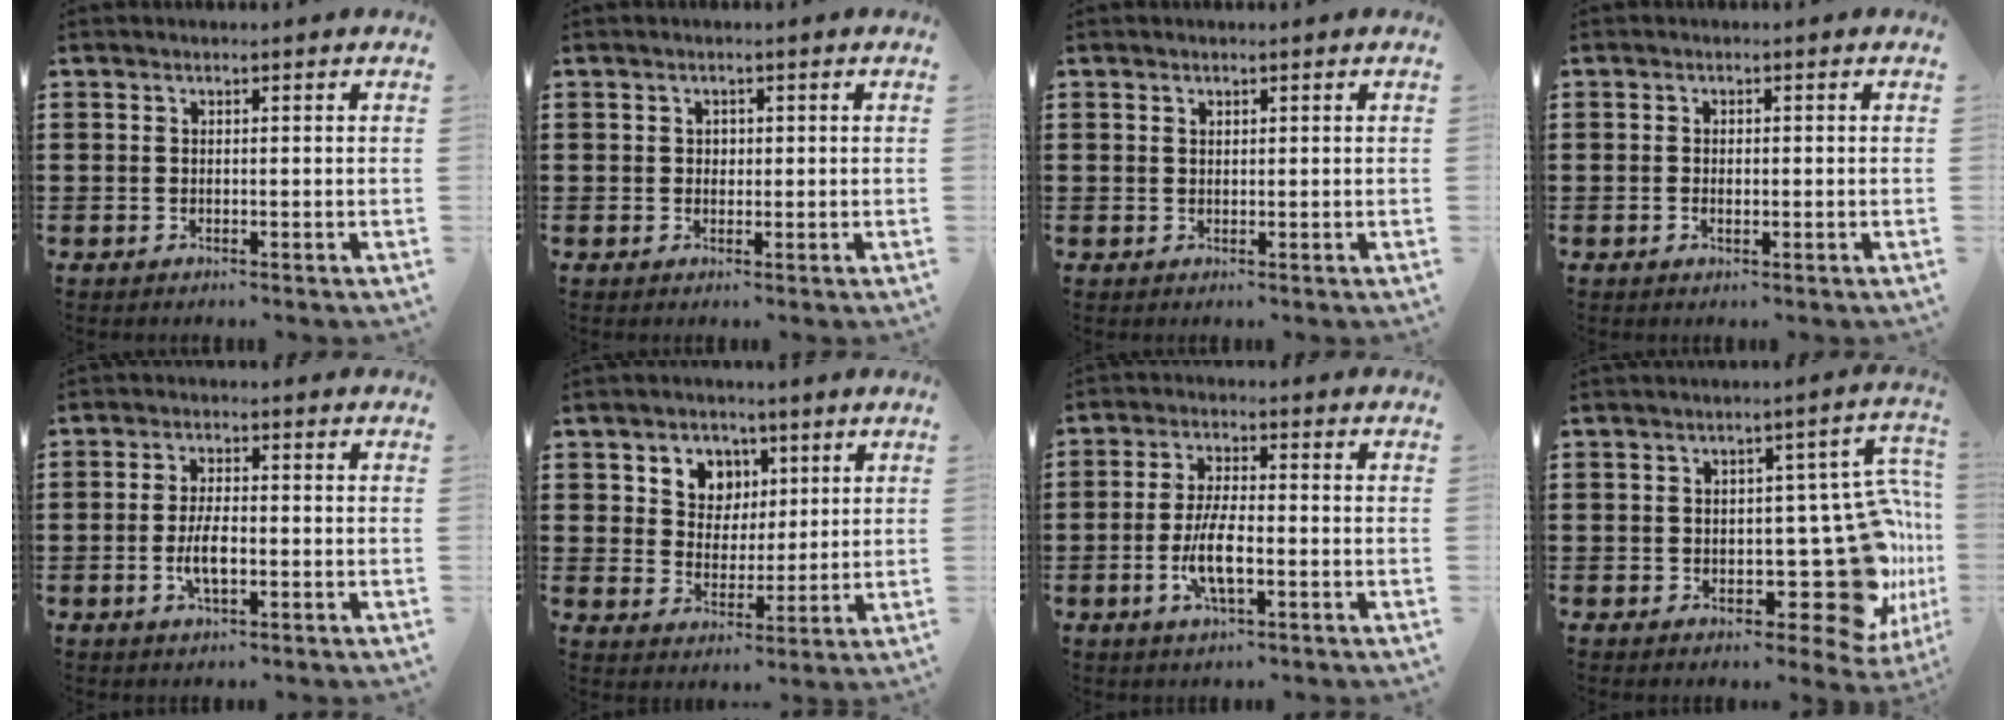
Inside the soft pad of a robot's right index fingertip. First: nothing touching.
{"total": 0.9, "force": [0.2, 0.8, 0.4], "torque": [-0.009, 0.006, 0.005]}
{"total": 0.6, "force": [0.4, 0.4, 0.2], "torque": [-0.005, 0.002, 0.008]}
{"total": 1.2, "force": [-0.2, 0.6, 1.0], "torque": [-0.019, 0.002, -0.005]}
{"total": 4.8, "force": [-1.1, 1.9, 4.3], "torque": [-0.095, -0.001, -0.025]}
{"total": 5.5, "force": [2.6, 4.8, 1.0], "torque": [-0.041, 0.007, 0.043]}
{"total": 6.9, "force": [-2.0, 2.2, 6.3], "torque": [-0.137, -0.009, -0.042]}
{"total": 17.6, "force": [-2.1, 8.7, 15.2], "torque": [-0.175, -0.012, -0.014]}